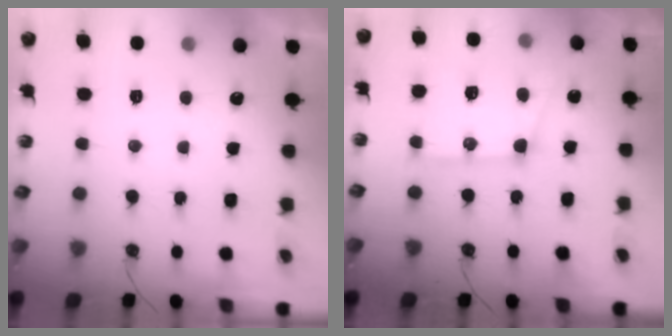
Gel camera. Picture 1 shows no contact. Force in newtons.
{"total": 15.1, "press": 15.1, "slide": 1.1}